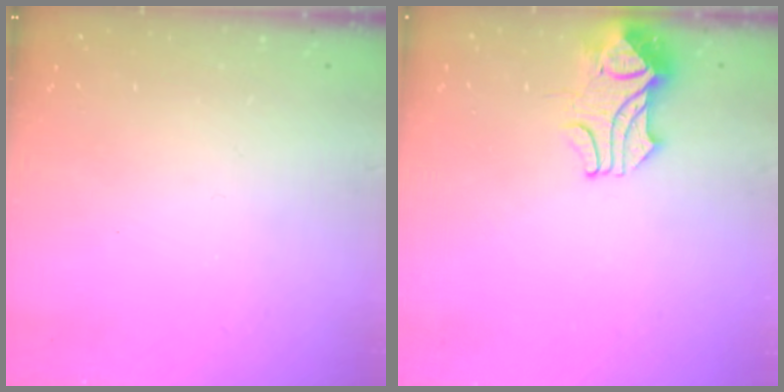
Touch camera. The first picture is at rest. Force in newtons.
{"total": 2.3, "press": 2.2, "slide": 0.8}